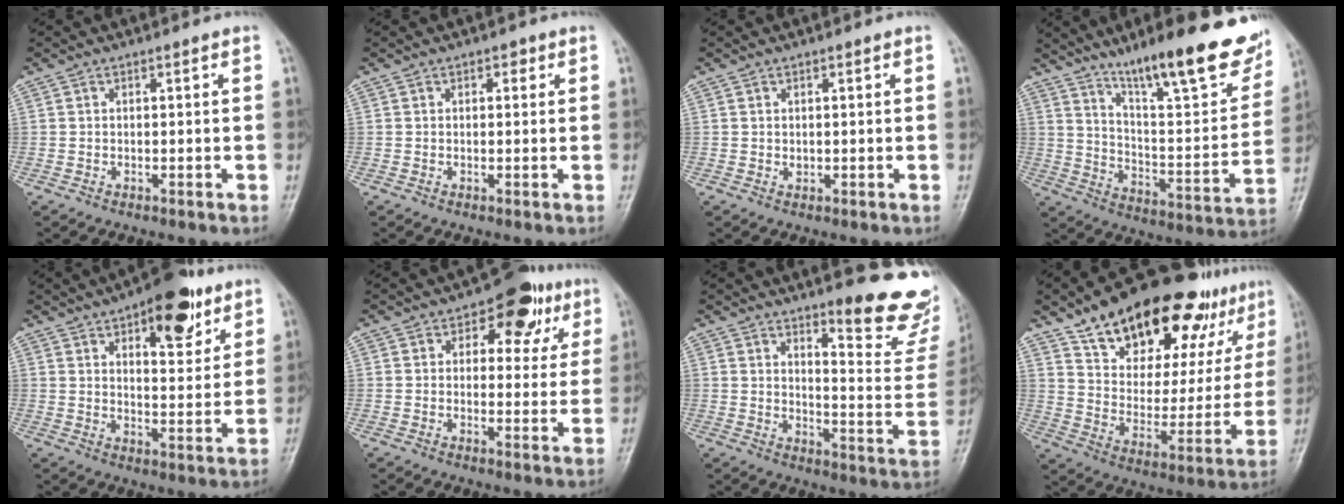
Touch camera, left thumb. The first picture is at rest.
{"total": 1.5, "force": [0.7, 1.0, 0.9], "torque": [-0.002, 0.001, 0.006]}
{"total": 1.0, "force": [0.3, 0.7, 0.7], "torque": [-0.007, -0.002, 0.008]}
{"total": 24.4, "force": [16.4, 5.3, 17.3], "torque": [-0.224, -0.067, 0.259]}
{"total": 14.3, "force": [8.1, 6.2, 10.0], "torque": [-0.099, -0.034, 0.114]}
{"total": 9.8, "force": [4.4, 6.3, 6.1], "torque": [-0.023, -0.007, 0.049]}
{"total": 17.0, "force": [12.9, 4.2, 10.3], "torque": [-0.085, -0.111, 0.160]}
{"total": 28.5, "force": [19.1, 12.6, 17.0], "torque": [-0.215, -0.055, 0.292]}